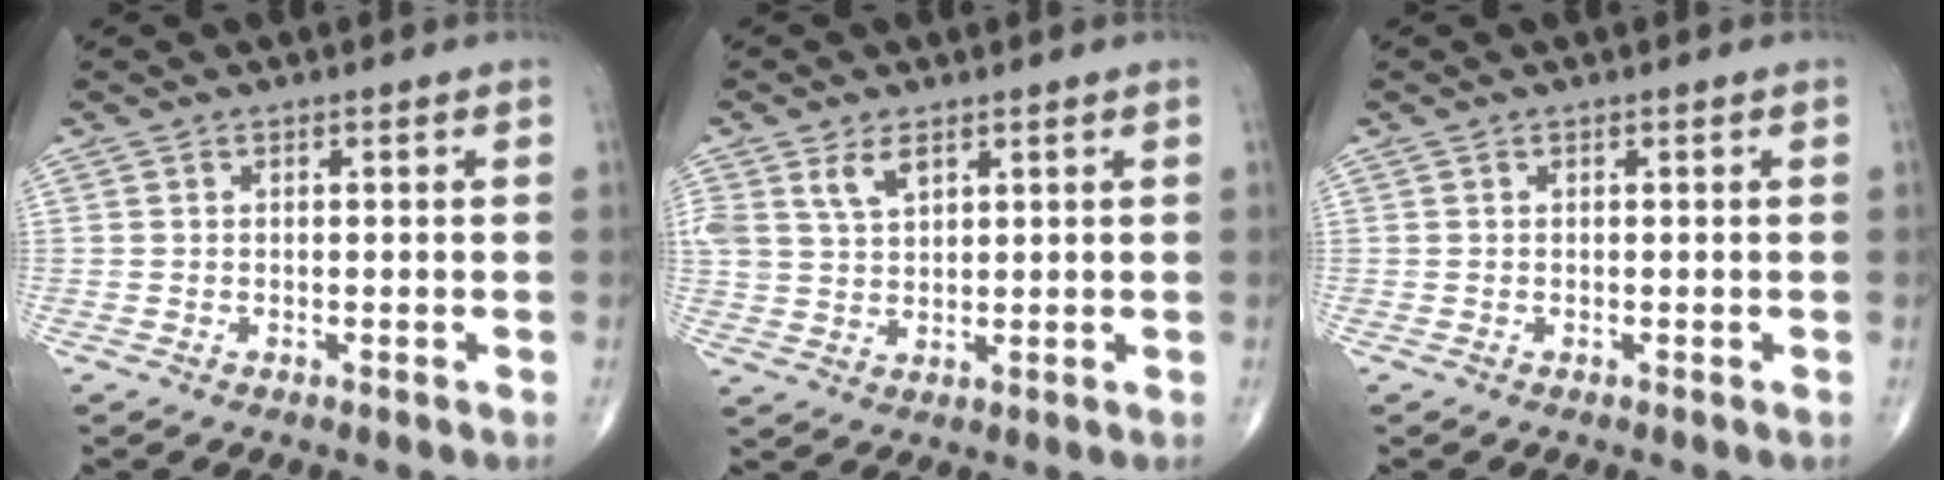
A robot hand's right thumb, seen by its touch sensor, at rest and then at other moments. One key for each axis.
{"total": 5.2, "fx": 2.9, "fy": 2.9, "fz": 3.2, "tx": -0.056, "ty": -0.011, "tz": 0.063}
{"total": 0.0}